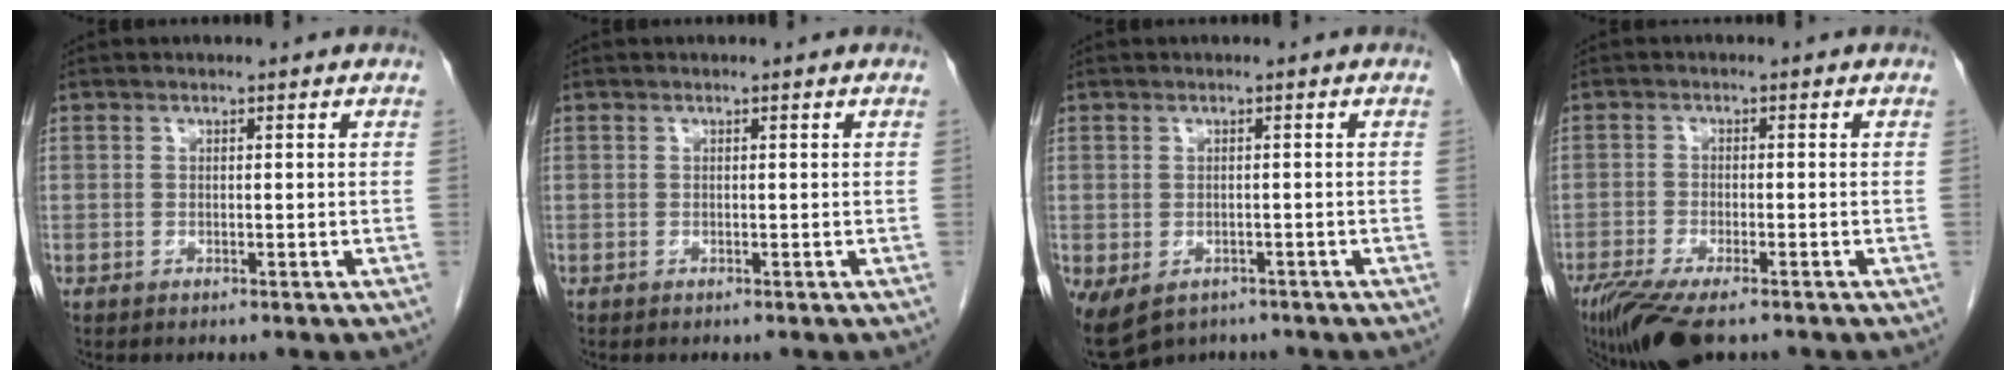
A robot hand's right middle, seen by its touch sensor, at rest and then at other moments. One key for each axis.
{"total": 0.0}
{"total": 10.1, "fx": -5.9, "fy": 6.8, "fz": 4.7, "tx": -0.117, "ty": -0.011, "tz": -0.077}
{"total": 9.4, "fx": -6.7, "fy": 2.2, "fz": 6.2, "tx": -0.105, "ty": -0.021, "tz": -0.111}